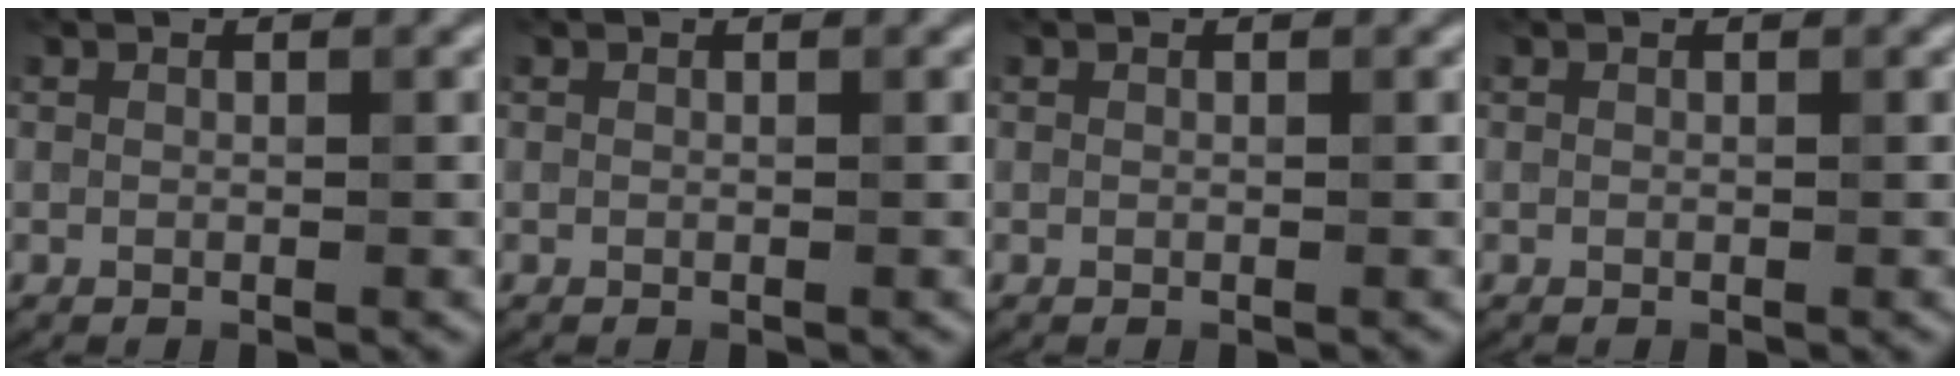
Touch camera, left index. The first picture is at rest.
{"total": 0.0}
{"total": 0.0}
{"total": 0.0}